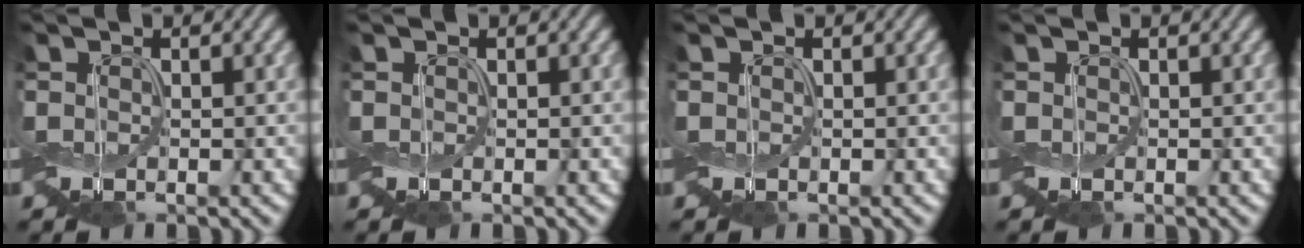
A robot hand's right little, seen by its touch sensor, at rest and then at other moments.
{"total": 0.0}
{"total": 0.0}
{"total": 0.0}